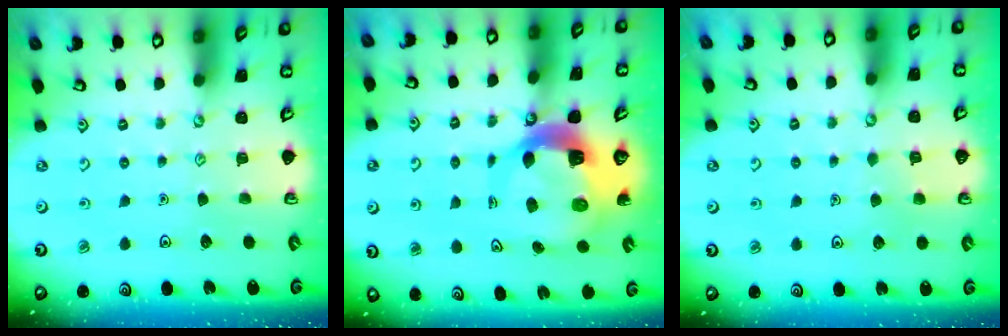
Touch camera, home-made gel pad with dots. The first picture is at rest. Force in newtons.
{"total": 9.5, "press": 9.5, "slide": 1.0}
{"total": 3.4, "press": 3.4, "slide": 0.3}